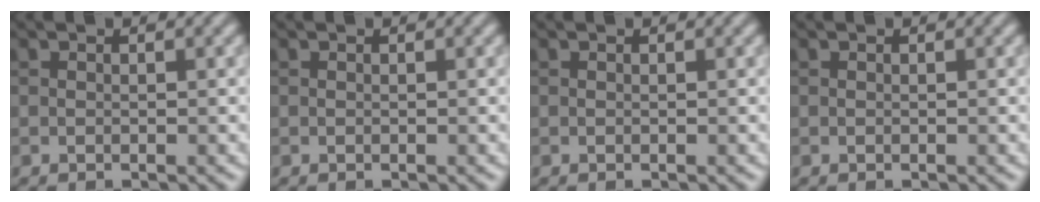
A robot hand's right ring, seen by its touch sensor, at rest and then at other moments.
{"total": 0.0}
{"total": 0.0}
{"total": 0.0}